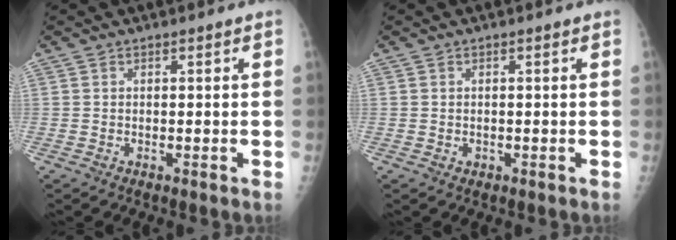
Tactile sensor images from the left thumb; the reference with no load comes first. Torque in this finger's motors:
{"motor_torque": [-0.10, -0.10, -0.08, 0.02, 0.01]}